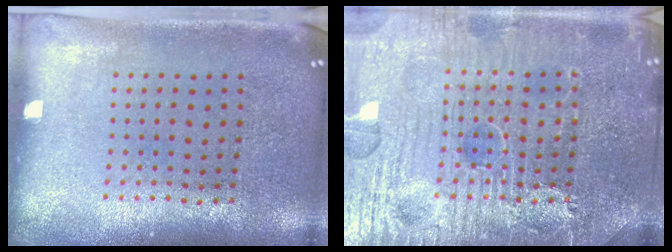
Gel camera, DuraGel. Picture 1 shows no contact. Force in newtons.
{"total": 7.9, "press": 7.8, "slide": 0.9}